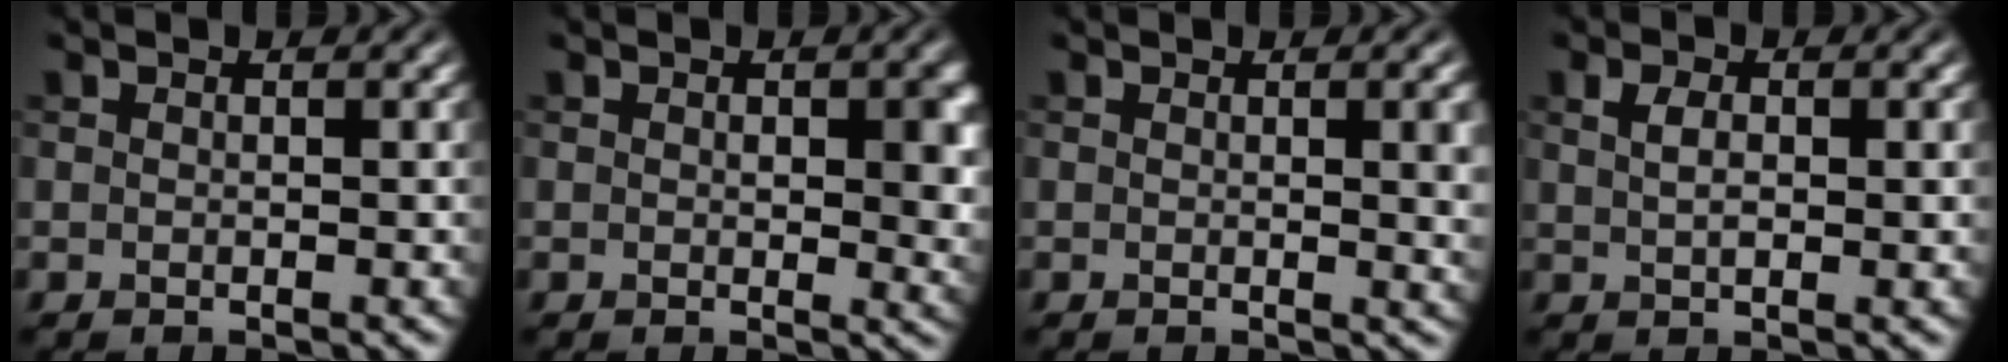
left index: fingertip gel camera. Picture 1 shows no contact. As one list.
[{"total": 4.0, "force": [0.4, 2.0, 3.4], "torque": [-0.035, -0.003, 0.009]}, {"total": 3.0, "force": [0.4, 0.9, 2.9], "torque": [-0.027, 0.001, 0.004]}, {"total": 2.5, "force": [0.7, 1.2, 2.1], "torque": [-0.034, 0.001, 0.012]}]